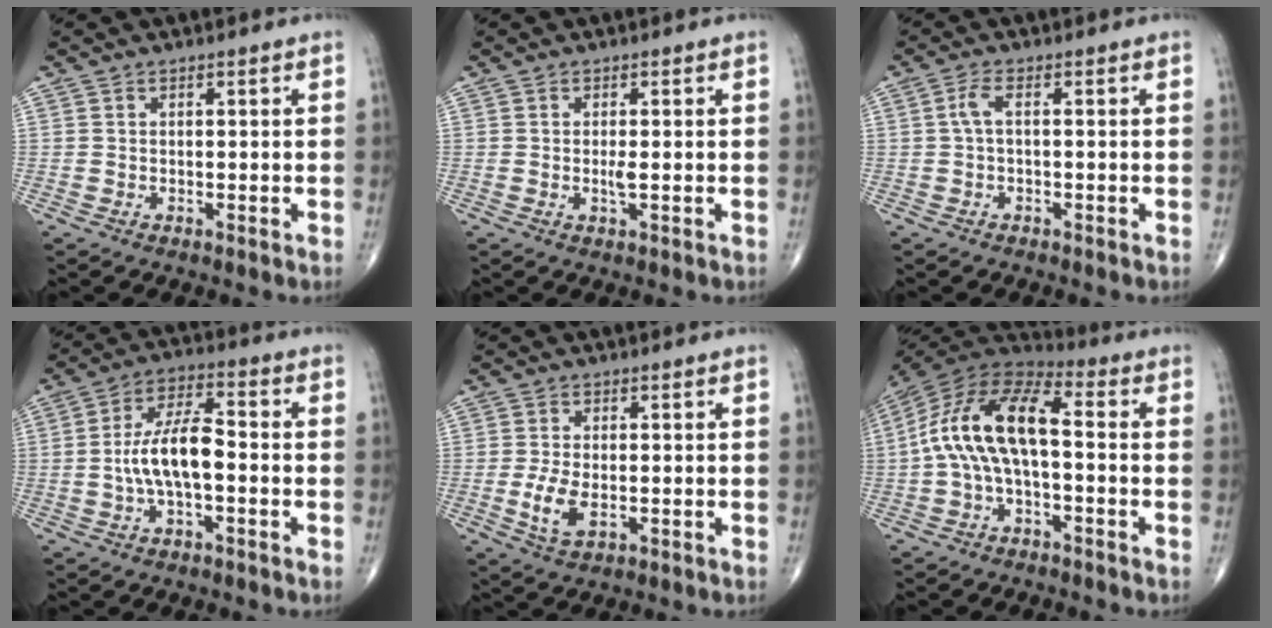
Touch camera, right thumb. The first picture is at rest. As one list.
[{"total": 1.6, "force": [-0.1, 0.3, 1.5], "torque": [-0.029, -0.003, -0.002]}, {"total": 2.3, "force": [0.0, 0.6, 2.2], "torque": [-0.053, 0.010, -0.003]}, {"total": 10.2, "force": [-1.5, 4.1, 9.2], "torque": [-0.180, 0.035, -0.033]}, {"total": 5.4, "force": [-1.1, 2.6, 4.6], "torque": [-0.097, -0.006, -0.018]}, {"total": 14.8, "force": [-0.8, 6.7, 13.2], "torque": [-0.257, 0.047, -0.027]}]